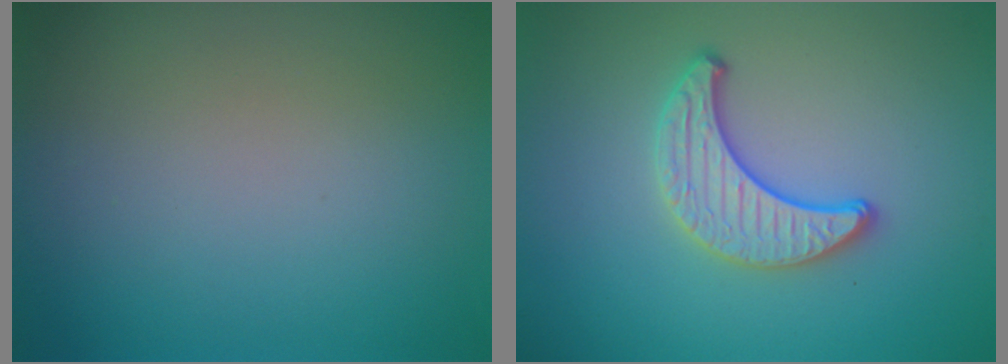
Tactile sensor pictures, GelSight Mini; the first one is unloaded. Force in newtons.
{"total": 3.3, "press": 3.1, "slide": 1.3}